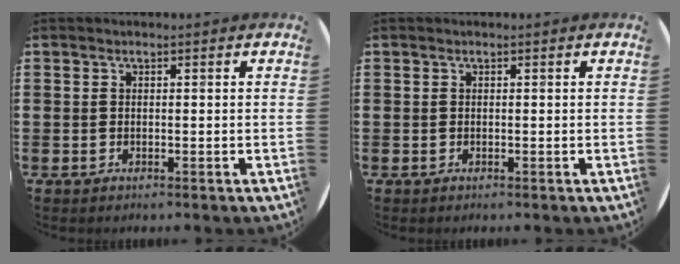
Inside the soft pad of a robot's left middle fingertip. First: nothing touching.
{"total": 0.0}